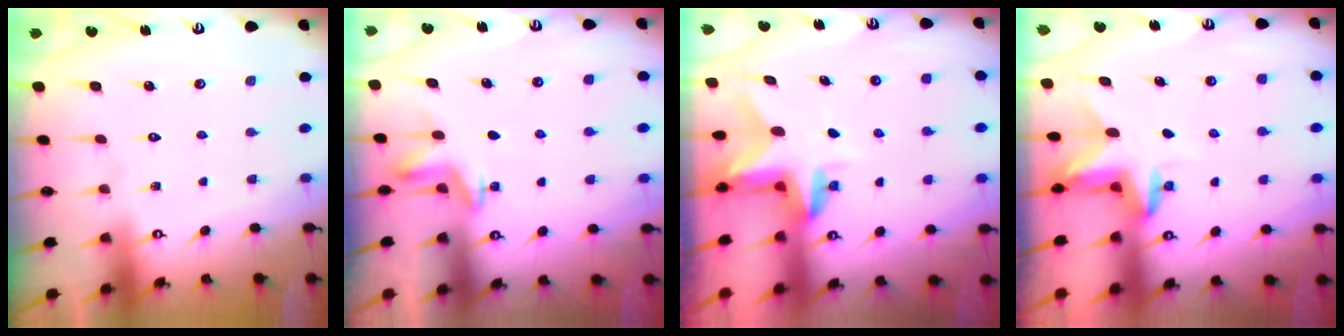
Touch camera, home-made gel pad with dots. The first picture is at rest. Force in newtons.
{"total": 3.2, "press": 3.1, "slide": 0.4}
{"total": 3.2, "press": 3.2, "slide": 0.2}
{"total": 3.4, "press": 3.3, "slide": 0.4}